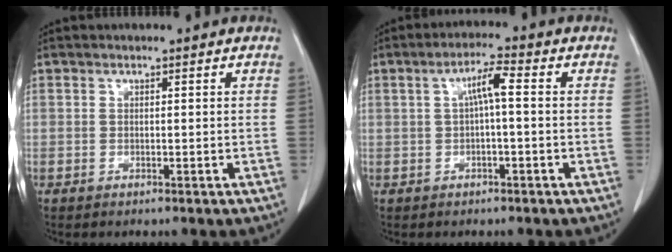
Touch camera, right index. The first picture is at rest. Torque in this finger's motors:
{"motor_torque": [0.62, -0.04, 0.16, 0.09]}